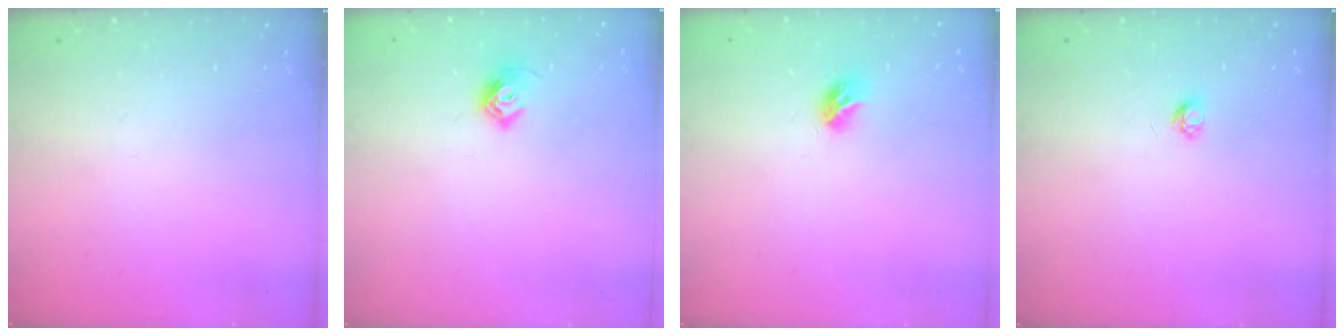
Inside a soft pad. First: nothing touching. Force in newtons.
{"total": 7.4, "press": 7.3, "slide": 1.1}
{"total": 7.1, "press": 7.1, "slide": 0.3}
{"total": 3.4, "press": 3.4, "slide": 0.3}